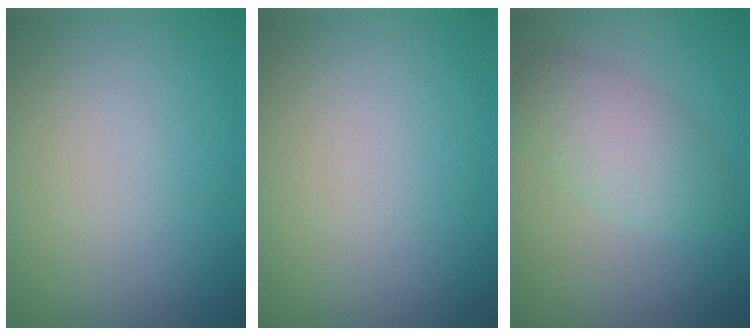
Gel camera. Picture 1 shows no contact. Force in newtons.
{"total": 0.0}
{"total": 3.6, "press": 3.6, "slide": 0.2}